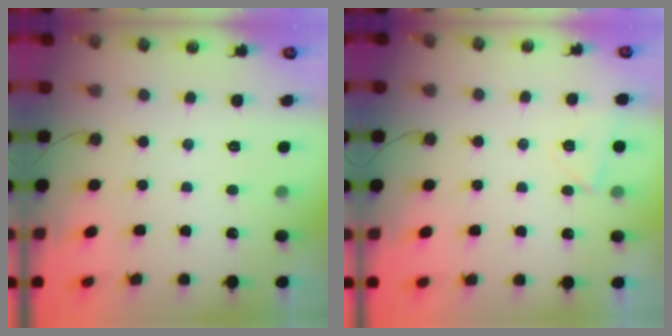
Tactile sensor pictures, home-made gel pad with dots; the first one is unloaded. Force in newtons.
{"total": 4.2, "press": 3.5, "slide": 2.4}